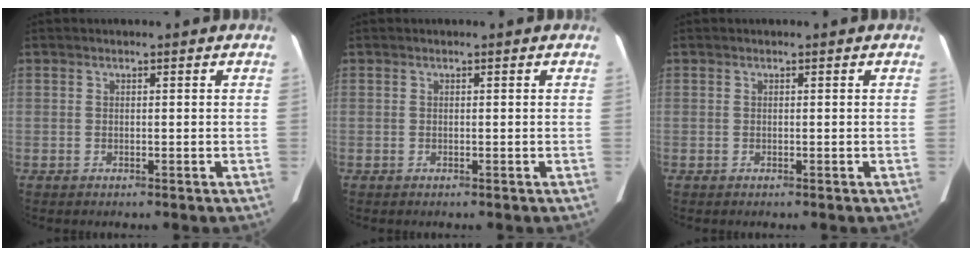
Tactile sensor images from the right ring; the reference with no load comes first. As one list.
[{"total": 0.0}, {"total": 0.0}]